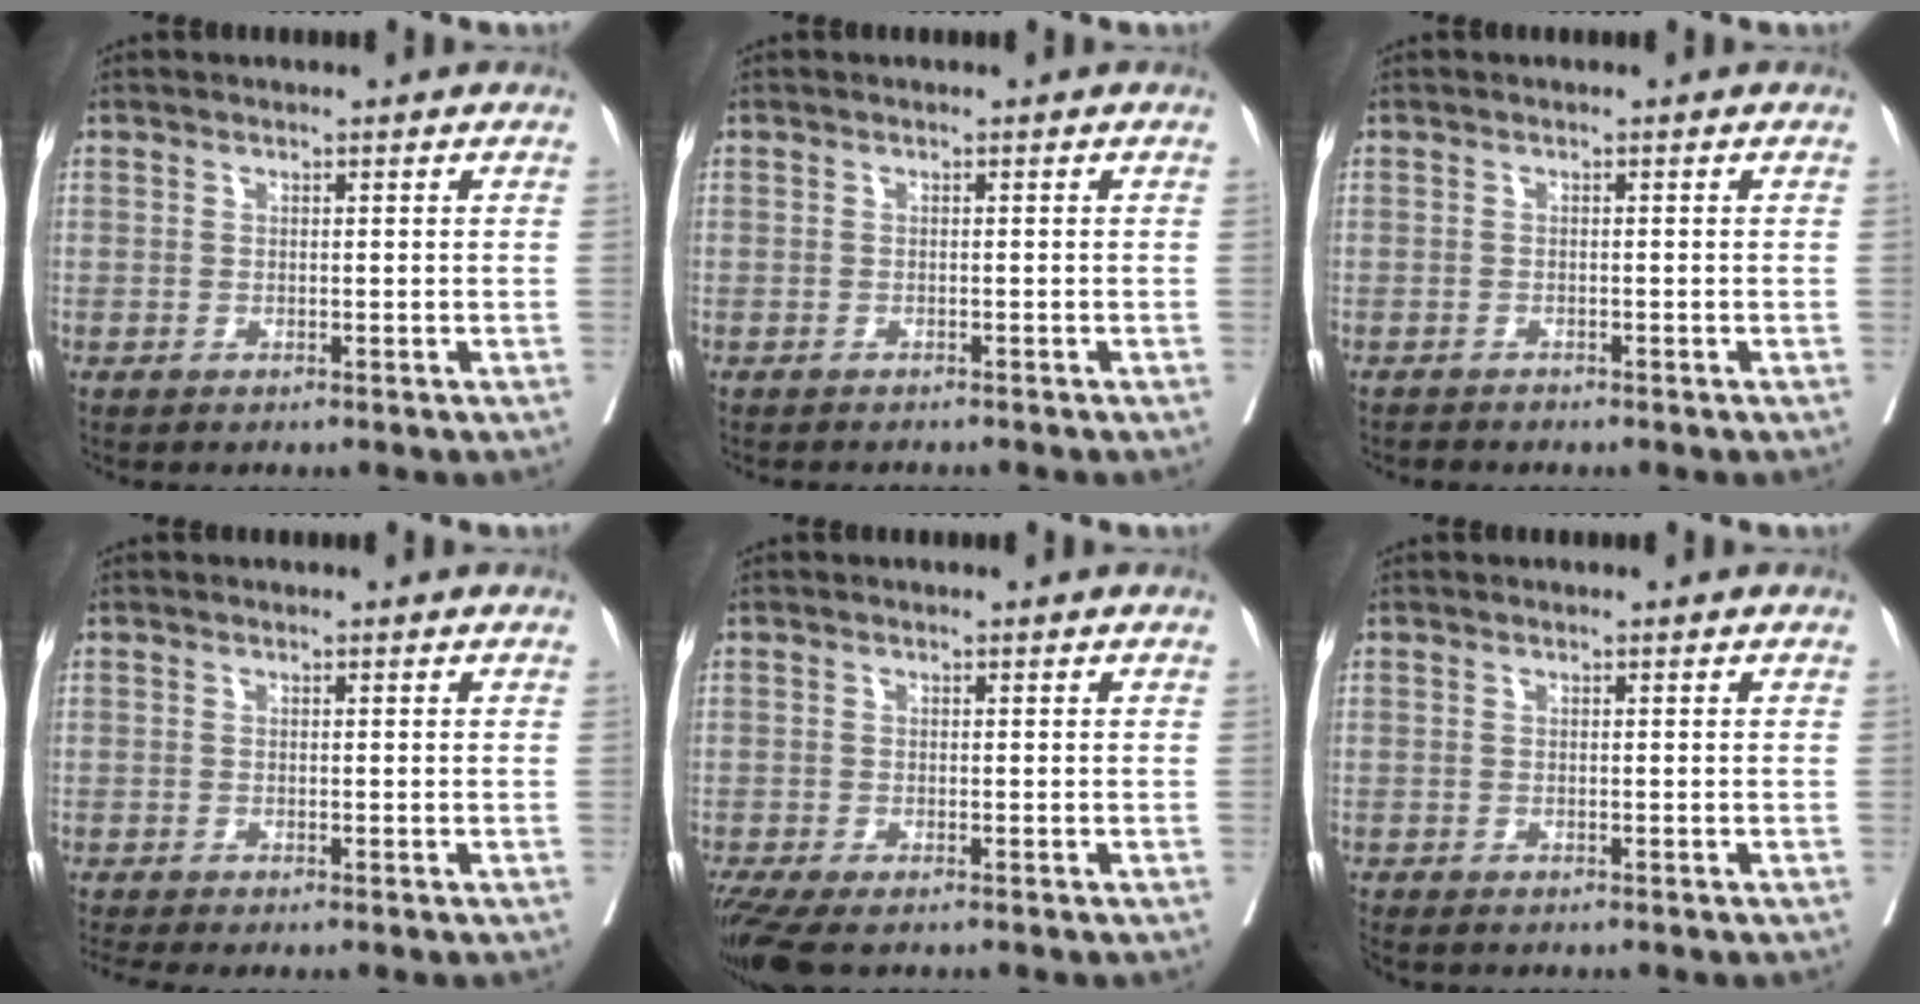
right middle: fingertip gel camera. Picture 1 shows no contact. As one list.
[{"total": 3.1, "force": [-2.9, 0.5, 0.9], "torque": [-0.010, -0.005, -0.037]}, {"total": 0.8, "force": [-0.8, 0.2, -0.1], "torque": [-0.005, -0.002, -0.016]}, {"total": 1.7, "force": [-1.5, -0.3, 0.7], "torque": [-0.017, -0.007, -0.030]}, {"total": 6.2, "force": [-4.7, 1.7, 3.7], "torque": [-0.068, -0.014, -0.081]}, {"total": 1.5, "force": [-1.3, 0.4, 0.4], "torque": [-0.011, -0.004, -0.022]}]